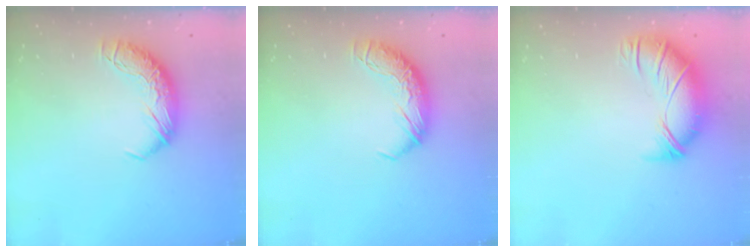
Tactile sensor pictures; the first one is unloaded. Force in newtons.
{"total": 0.0}
{"total": 3.0, "press": 1.9, "slide": 2.3}